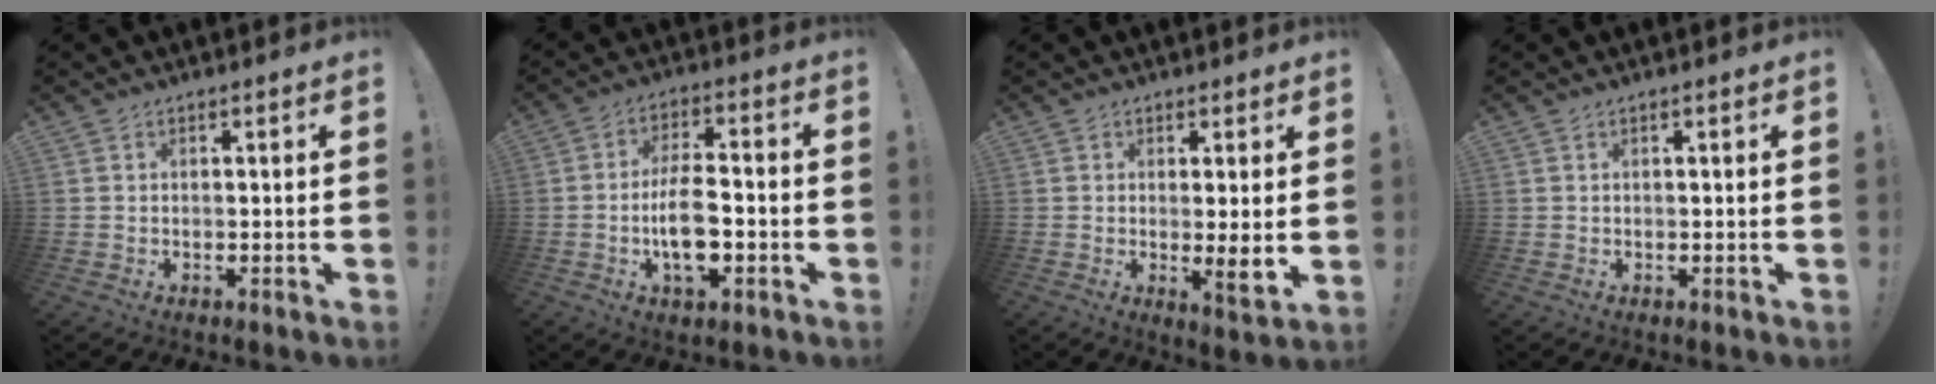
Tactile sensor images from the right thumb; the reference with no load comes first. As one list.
[{"total": 11.0, "force": [-2.8, 5.1, 9.3], "torque": [-0.176, 0.007, -0.050]}, {"total": 5.2, "force": [0.4, 0.1, 5.2], "torque": [-0.059, -0.022, 0.006]}, {"total": 0.0}]